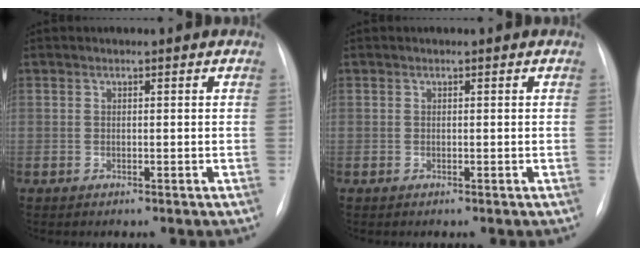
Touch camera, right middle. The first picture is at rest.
{"total": 0.0}